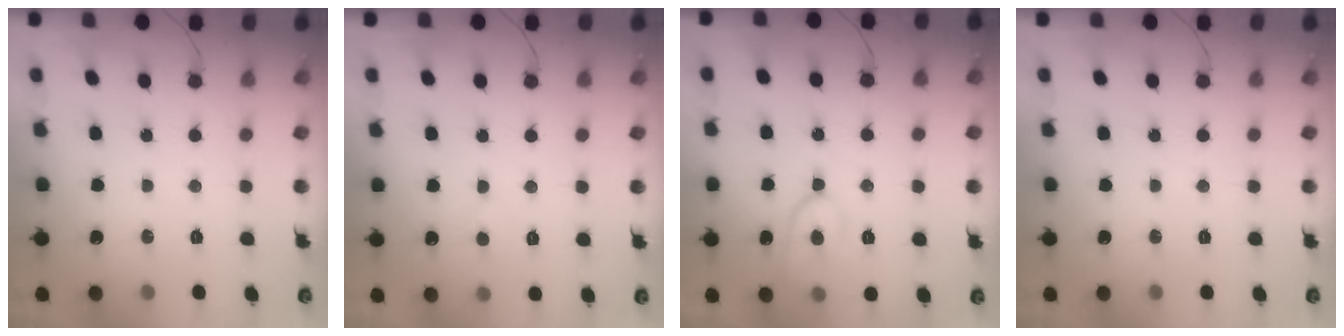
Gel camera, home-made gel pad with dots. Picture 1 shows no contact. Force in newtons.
{"total": 2.5, "press": 2.4, "slide": 0.3}
{"total": 9.7, "press": 9.7, "slide": 0.9}
{"total": 0.0}